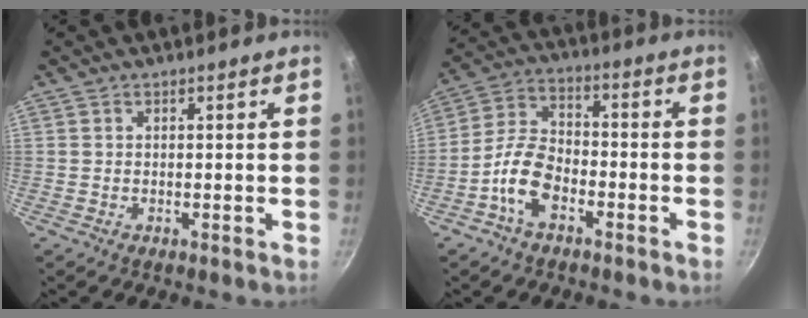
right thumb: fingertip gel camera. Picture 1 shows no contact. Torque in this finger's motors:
{"motor_torque": [0.05, 0.18, 1.02, -0.57, 0.07]}